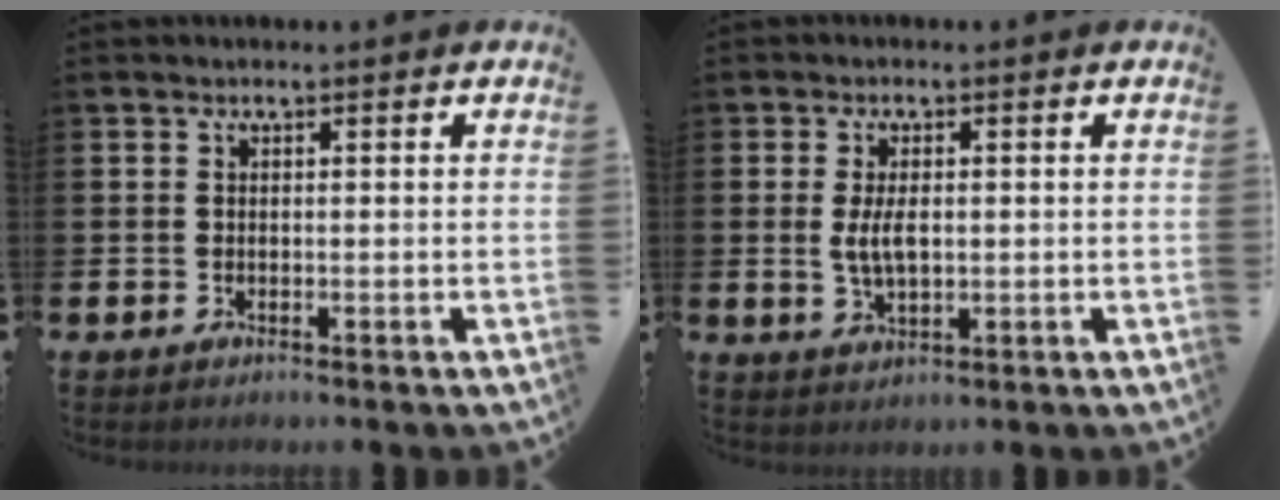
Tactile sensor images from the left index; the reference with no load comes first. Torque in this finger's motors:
{"motor_torque": [0.32, 0.08, 0.13, 0.11]}